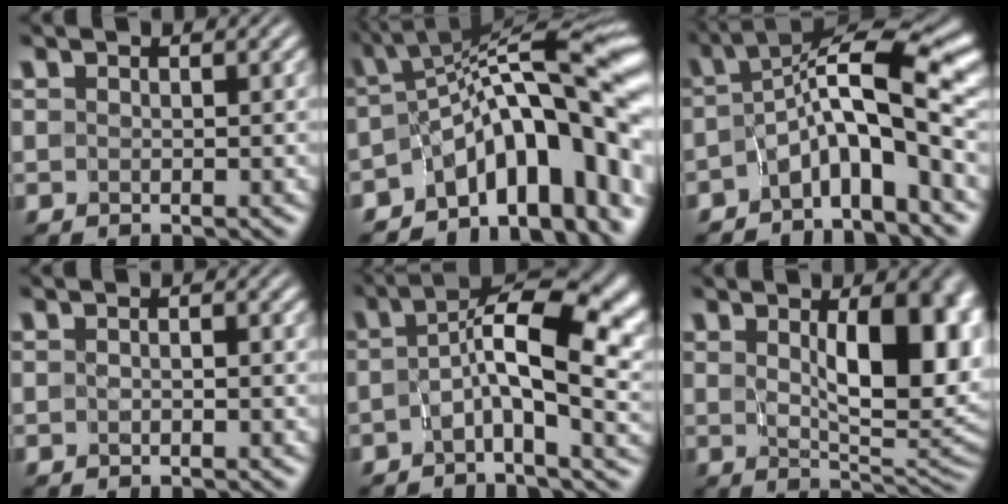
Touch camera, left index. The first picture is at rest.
{"total": 14.4, "force": [-4.0, 6.2, 12.4], "torque": [-0.145, 0.029, -0.075]}
{"total": 7.0, "force": [-1.6, 1.6, 6.6], "torque": [-0.104, 0.014, -0.046]}
{"total": 0.6, "force": [-0.3, 0.2, 0.4], "torque": [-0.009, -0.007, -0.010]}
{"total": 12.2, "force": [0.7, 4.4, 11.4], "torque": [-0.176, 0.003, 0.004]}
{"total": 9.8, "force": [1.8, 4.2, 8.7], "torque": [-0.120, -0.005, 0.035]}